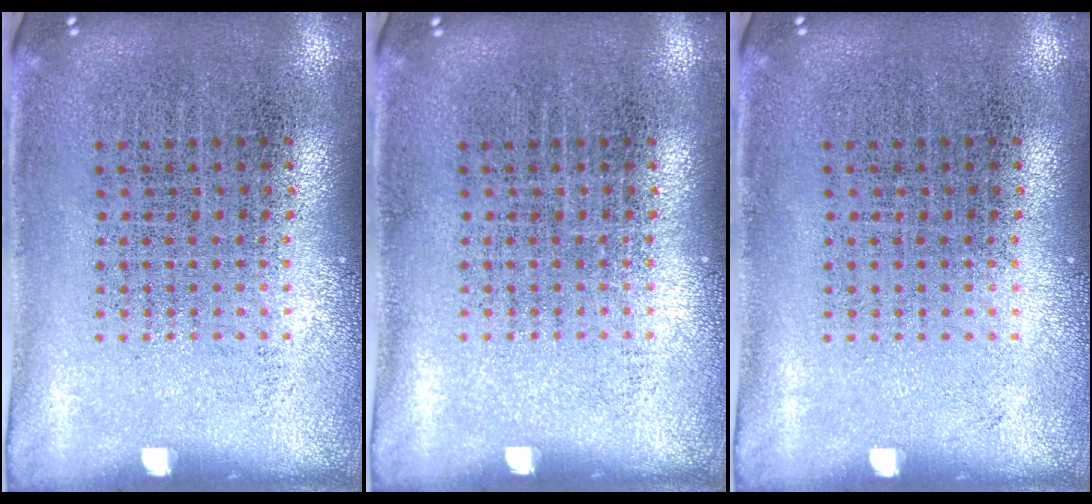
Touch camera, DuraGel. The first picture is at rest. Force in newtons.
{"total": 0.0}
{"total": 0.0}